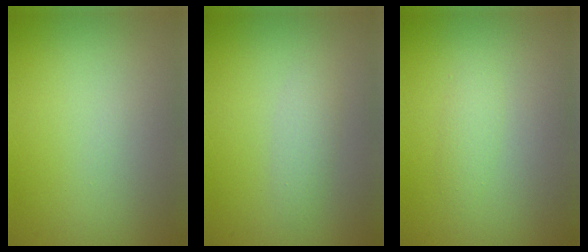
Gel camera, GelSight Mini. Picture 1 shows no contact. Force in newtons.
{"total": 1.4, "press": 1.4, "slide": 0.1}
{"total": 1.0, "press": 1.0, "slide": 0.1}